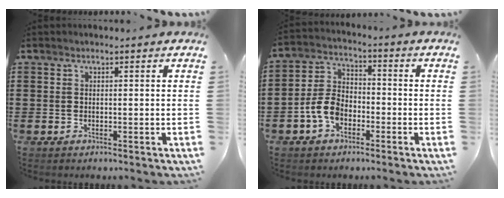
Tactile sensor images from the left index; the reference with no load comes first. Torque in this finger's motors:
{"motor_torque": [1.04, 0.22, 0.31, 0.12]}